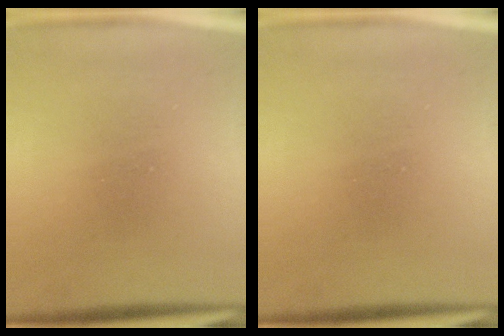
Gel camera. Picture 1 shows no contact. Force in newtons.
{"total": 0.0}